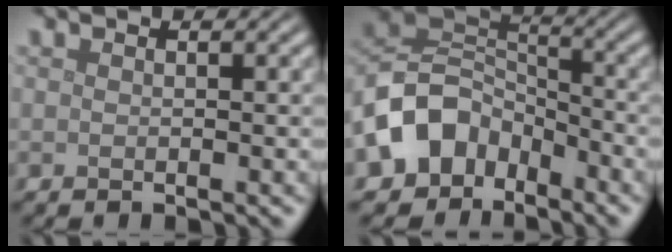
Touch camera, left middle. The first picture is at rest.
{"total": 7.4, "force": [-4.0, 5.5, 2.9], "torque": [-0.046, 0.006, -0.090]}